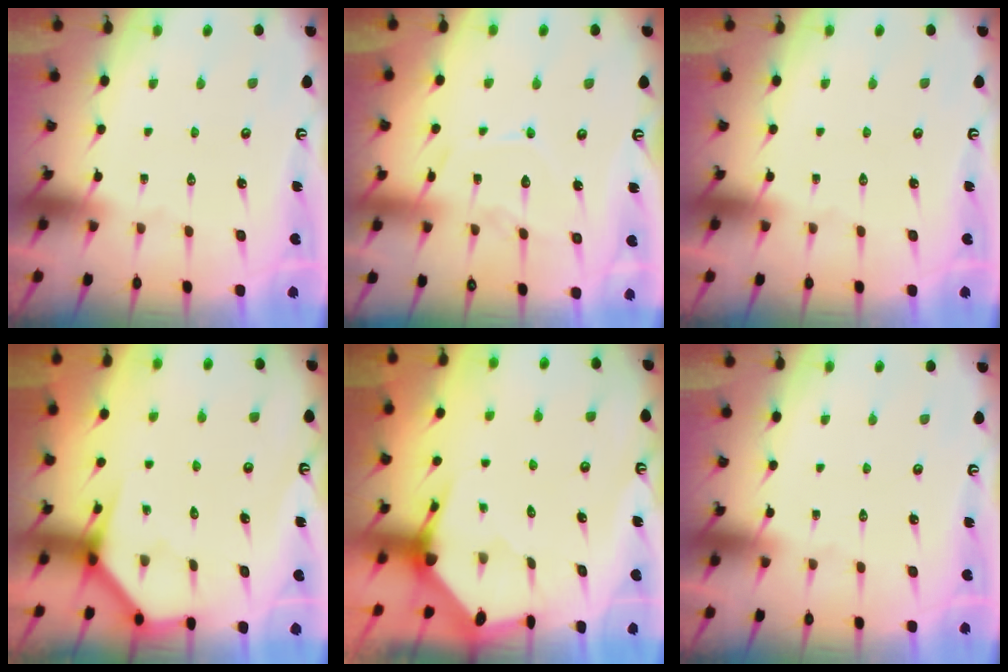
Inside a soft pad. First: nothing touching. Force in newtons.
{"total": 9.5, "press": 9.5, "slide": 0.6}
{"total": 0.0}
{"total": 3.7, "press": 3.7, "slide": 0.2}
{"total": 3.5, "press": 3.5, "slide": 0.4}
{"total": 0.0}